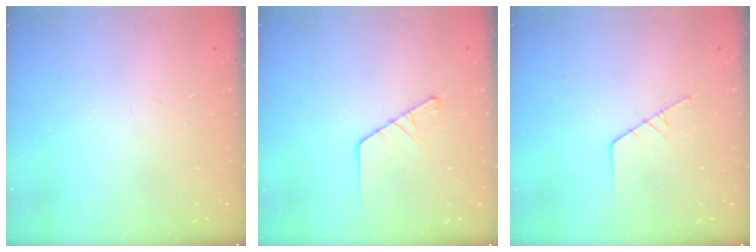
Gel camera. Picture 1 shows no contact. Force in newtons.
{"total": 2.5, "press": 2.5, "slide": 0.3}
{"total": 2.1, "press": 2.1, "slide": 0.1}